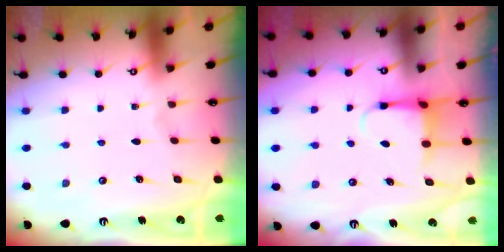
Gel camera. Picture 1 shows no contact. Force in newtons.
{"total": 3.9, "press": 3.9, "slide": 0.6}